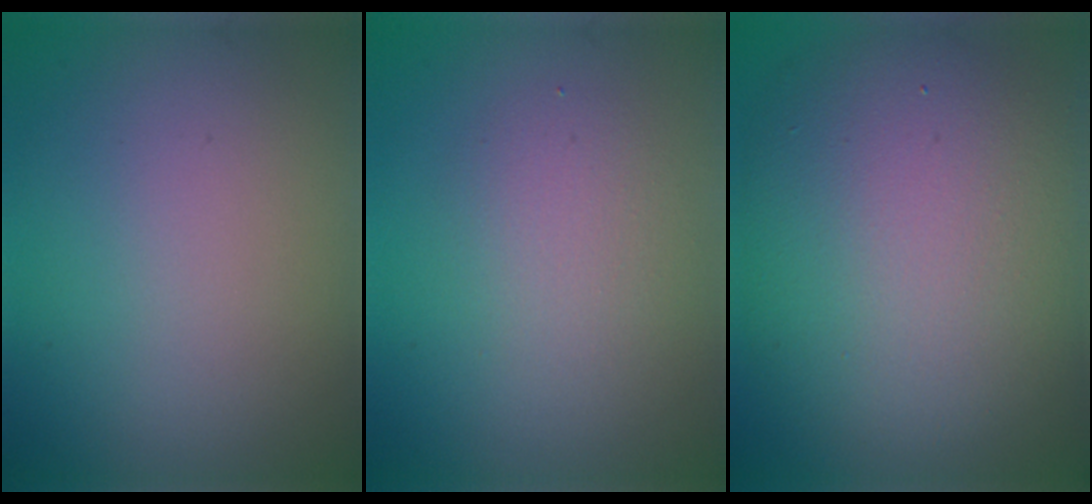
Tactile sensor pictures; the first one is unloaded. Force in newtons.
{"total": 2.3, "press": 2.3, "slide": 0.2}
{"total": 11.5, "press": 11.5, "slide": 0.3}